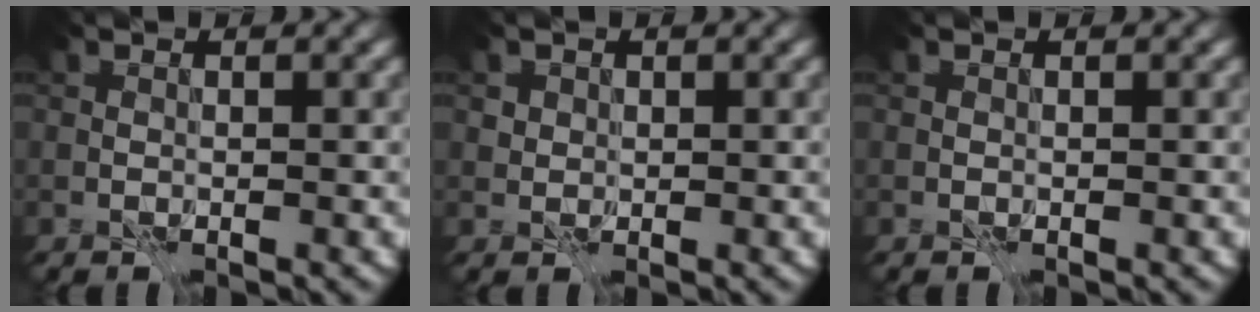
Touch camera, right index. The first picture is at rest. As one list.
[{"total": 1.0, "force": [0.2, 1.0, -0.1], "torque": [0.008, 0.000, 0.002]}, {"total": 0.0}]